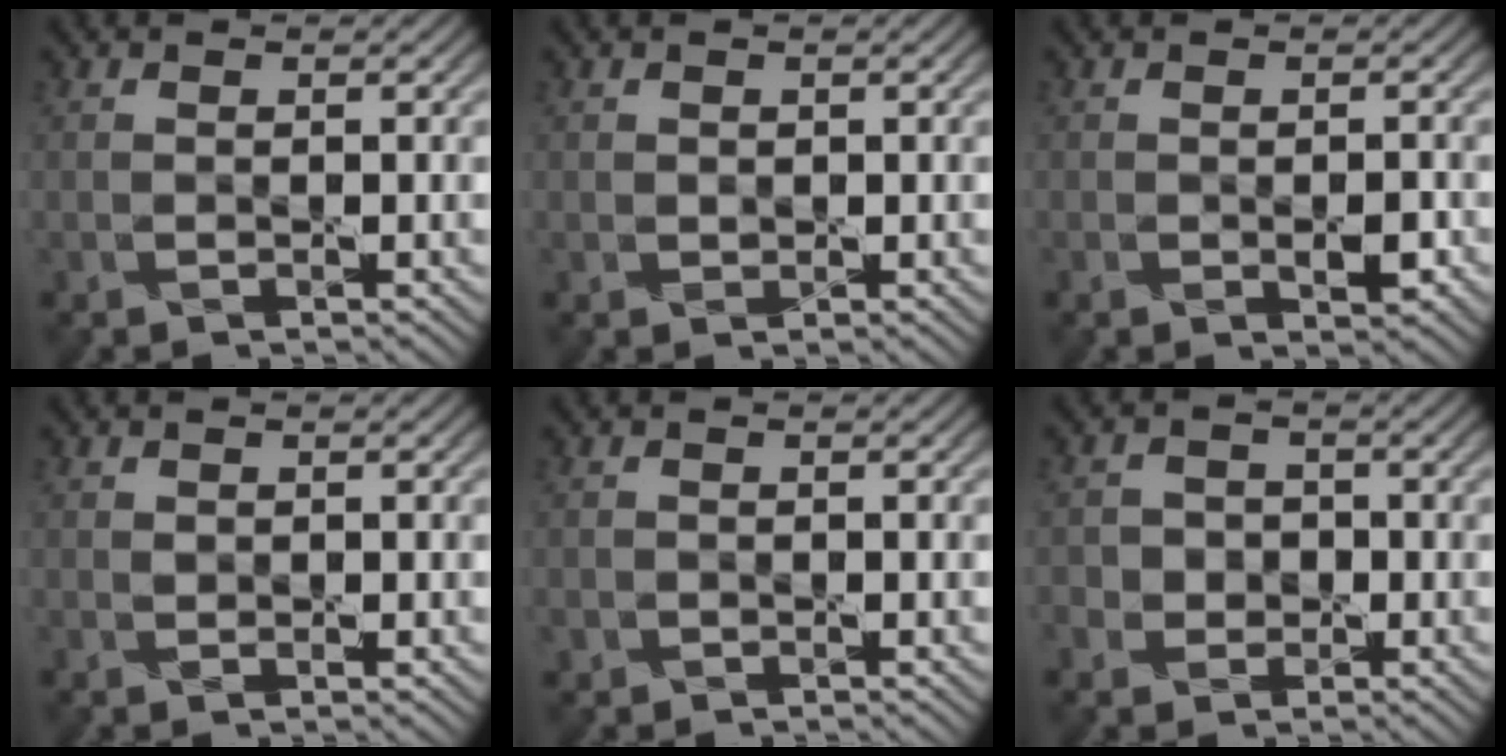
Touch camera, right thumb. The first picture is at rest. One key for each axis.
{"total": 0.8, "fx": 0.2, "fy": 0.7, "fz": 0.3, "tx": -0.010, "ty": -0.005, "tz": 0.004}
{"total": 2.4, "fx": -0.7, "fy": 1.3, "fz": 1.9, "tx": -0.030, "ty": -0.007, "tz": -0.007}
{"total": 0.7, "fx": 0.1, "fy": 0.5, "fz": 0.4, "tx": -0.007, "ty": -0.004, "tz": 0.004}
{"total": 1.0, "fx": -0.6, "fy": 0.8, "fz": 0.1, "tx": -0.004, "ty": -0.007, "tz": -0.013}
{"total": 3.4, "fx": -0.7, "fy": 3.2, "fz": 0.9, "tx": -0.016, "ty": 0.002, "tz": -0.025}